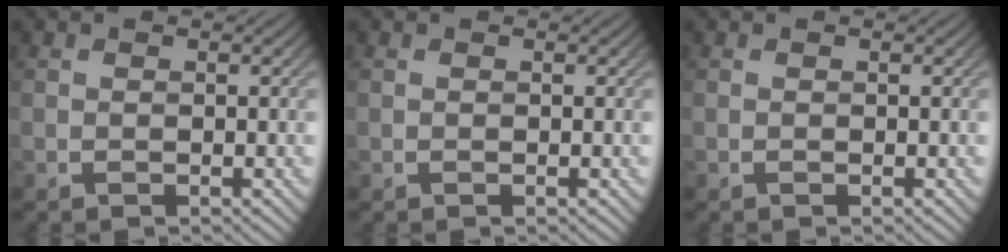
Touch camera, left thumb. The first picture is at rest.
{"total": 0.0}
{"total": 0.0}